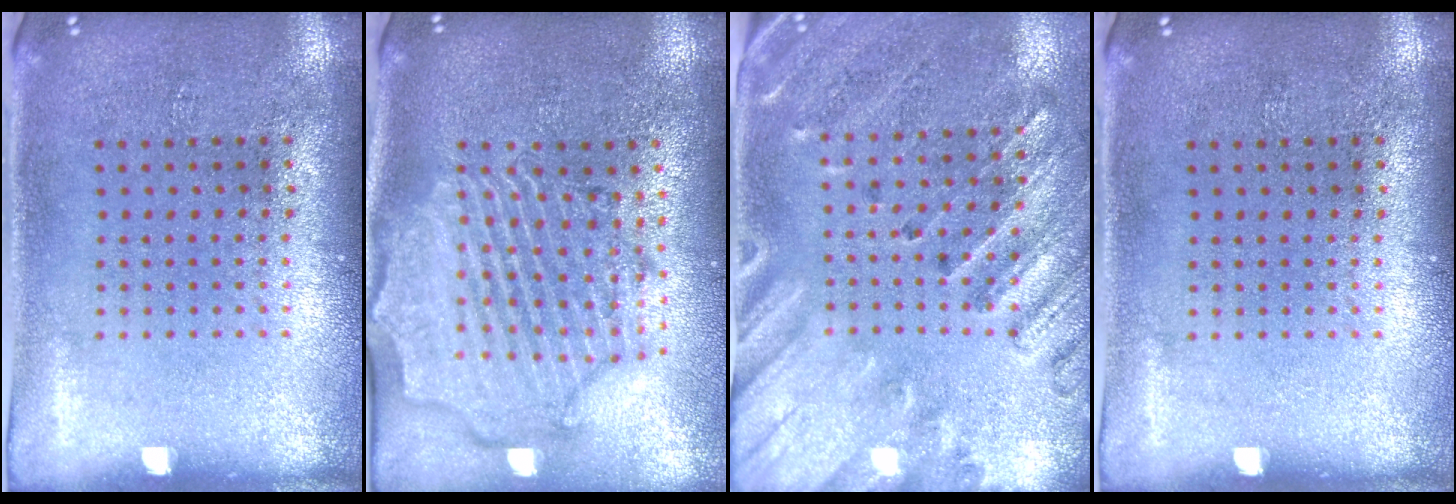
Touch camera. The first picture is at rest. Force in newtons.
{"total": 2.6, "press": 2.4, "slide": 1.1}
{"total": 2.4, "press": 2.1, "slide": 1.3}
{"total": 0.0}